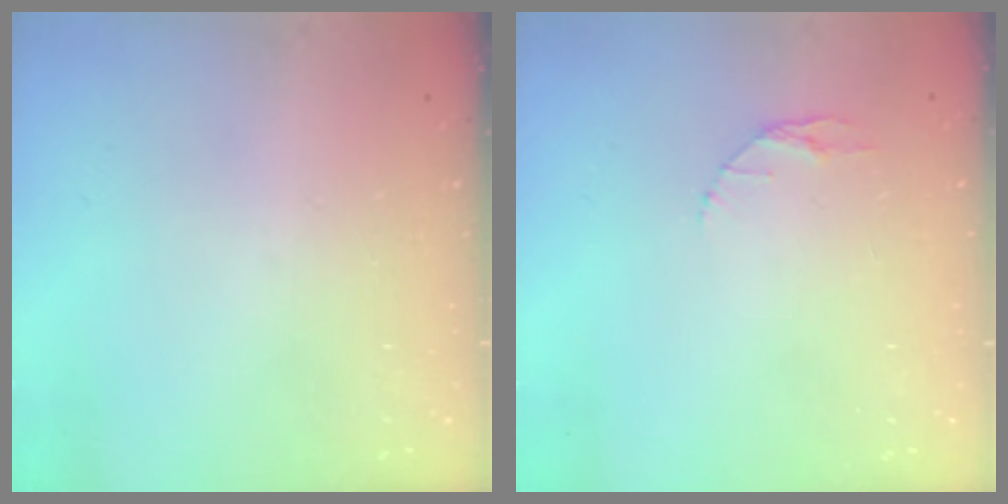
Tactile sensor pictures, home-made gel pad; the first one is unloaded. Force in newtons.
{"total": 2.9, "press": 2.9, "slide": 0.4}